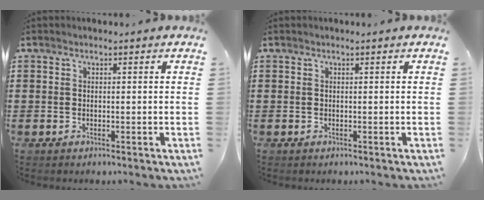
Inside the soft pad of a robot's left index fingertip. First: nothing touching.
{"total": 0.0}